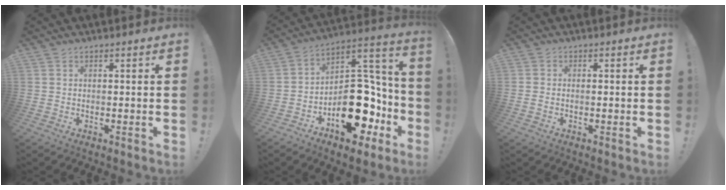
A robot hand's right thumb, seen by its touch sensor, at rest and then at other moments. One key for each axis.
{"total": 21.0, "fx": -8.6, "fy": 13.0, "fz": 14.0, "tx": -0.155, "ty": 0.061, "tz": -0.121}
{"total": 0.9, "fx": -0.2, "fy": 0.6, "fz": 0.6, "tx": -0.003, "ty": 0.000, "tz": -0.005}